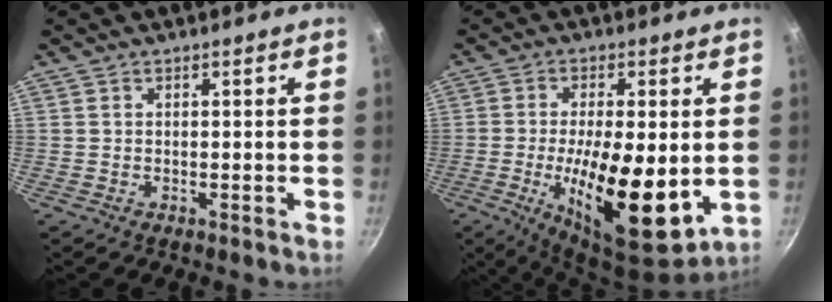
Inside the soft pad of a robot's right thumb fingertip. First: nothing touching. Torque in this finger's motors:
{"motor_torque": [2.48, 2.40, 2.29, -0.08, 0.66]}